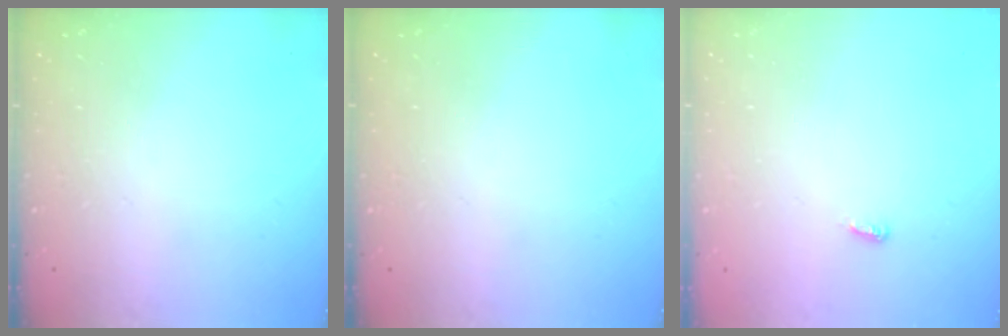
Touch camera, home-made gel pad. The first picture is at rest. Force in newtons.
{"total": 0.0}
{"total": 2.9, "press": 2.9, "slide": 0.3}